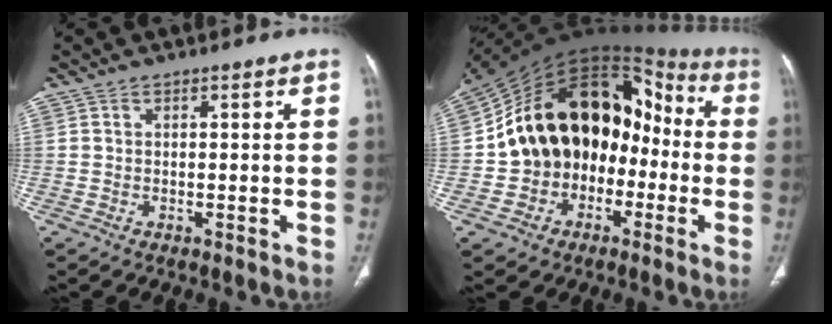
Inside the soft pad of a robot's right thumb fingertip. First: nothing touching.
{"total": 23.0, "force": [-2.4, 16.9, 15.5], "torque": [-0.214, 0.070, -0.039]}